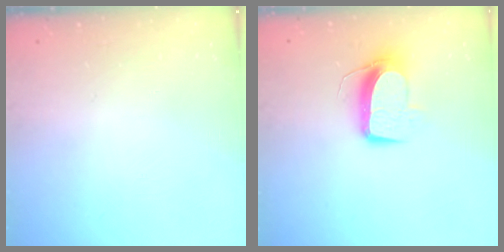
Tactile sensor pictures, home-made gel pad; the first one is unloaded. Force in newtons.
{"total": 10.5, "press": 10.5, "slide": 0.8}